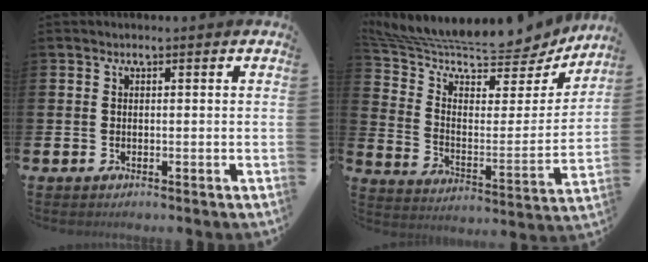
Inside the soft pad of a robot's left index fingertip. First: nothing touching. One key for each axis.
{"total": 9.4, "fx": 8.4, "fy": 2.2, "fz": 3.5, "tx": -0.107, "ty": -0.067, "tz": 0.137}